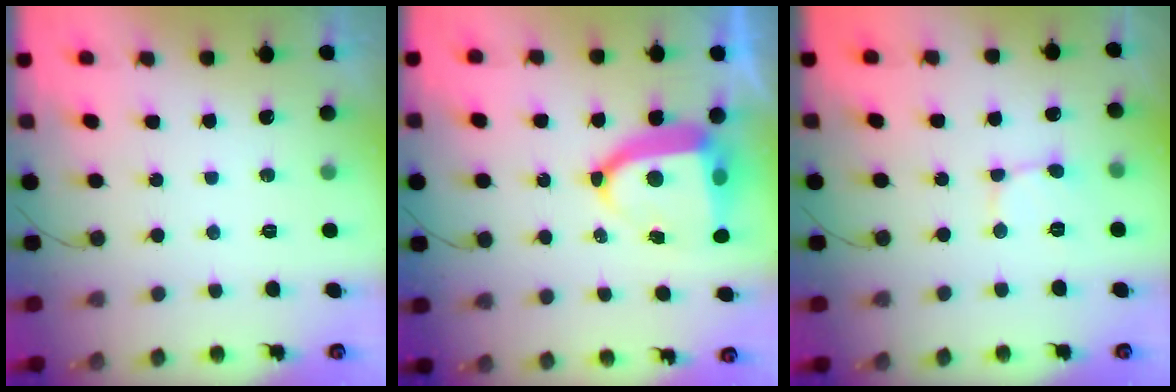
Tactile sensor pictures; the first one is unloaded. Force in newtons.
{"total": 10.5, "press": 10.4, "slide": 1.2}
{"total": 2.3, "press": 2.3, "slide": 0.2}